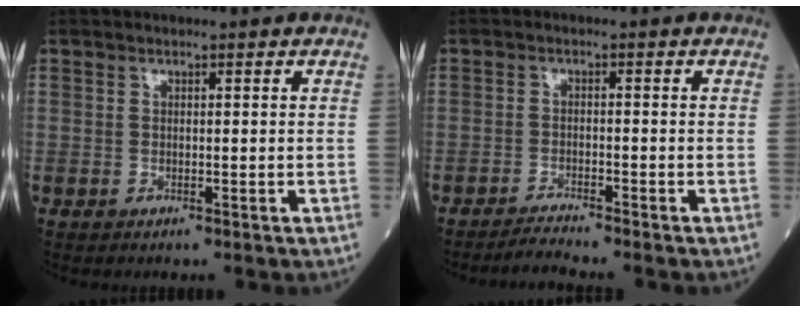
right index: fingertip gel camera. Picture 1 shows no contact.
{"total": 2.7, "force": [-2.5, -1.0, 0.2], "torque": [-0.009, -0.016, -0.046]}